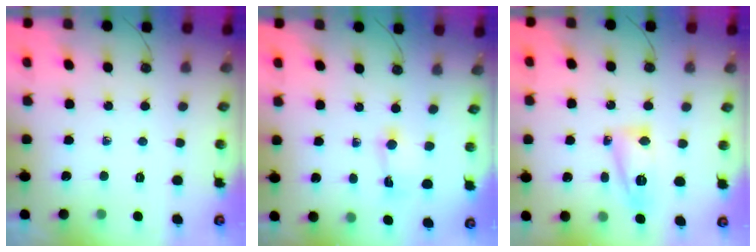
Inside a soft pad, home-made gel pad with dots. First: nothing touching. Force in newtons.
{"total": 1.6, "press": 1.6, "slide": 0.3}
{"total": 10.8, "press": 10.8, "slide": 1.0}